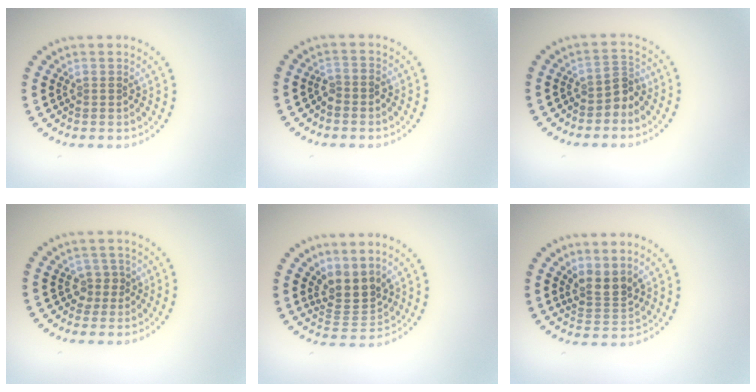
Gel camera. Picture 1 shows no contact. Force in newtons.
{"total": 1.3, "press": 1.1, "slide": 0.7}
{"total": 2.1, "press": 1.5, "slide": 1.4}
{"total": 1.7, "press": 1.3, "slide": 1.1}
{"total": 3.2, "press": 2.4, "slide": 2.0}
{"total": 2.6, "press": 2.0, "slide": 1.8}